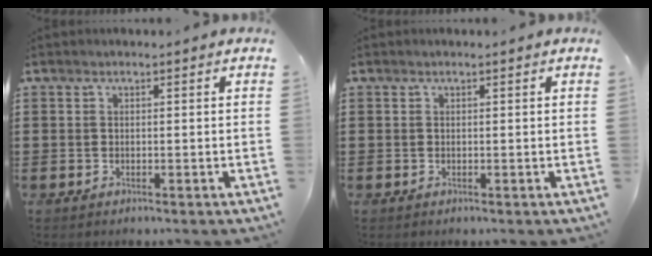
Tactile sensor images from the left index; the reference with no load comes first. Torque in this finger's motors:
{"motor_torque": [-0.01, 0.01, -0.01, -0.01]}